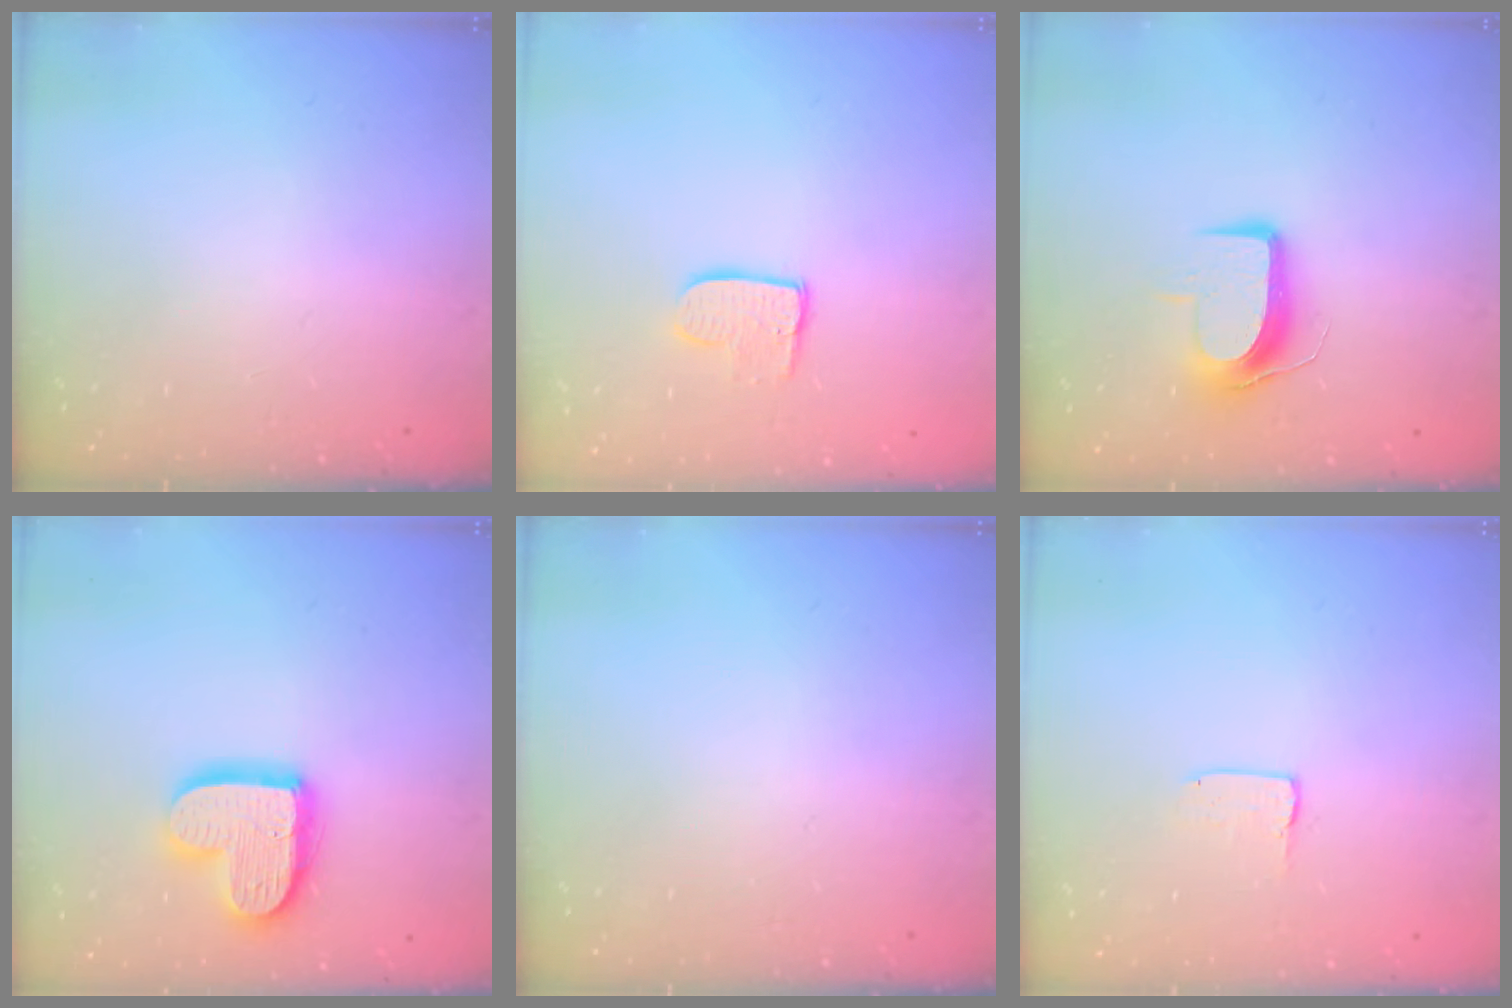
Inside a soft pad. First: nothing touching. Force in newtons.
{"total": 7.8, "press": 7.8, "slide": 0.5}
{"total": 9.3, "press": 9.2, "slide": 0.9}
{"total": 14.9, "press": 14.9, "slide": 1.1}
{"total": 0.0}
{"total": 2.0, "press": 2.0, "slide": 0.0}